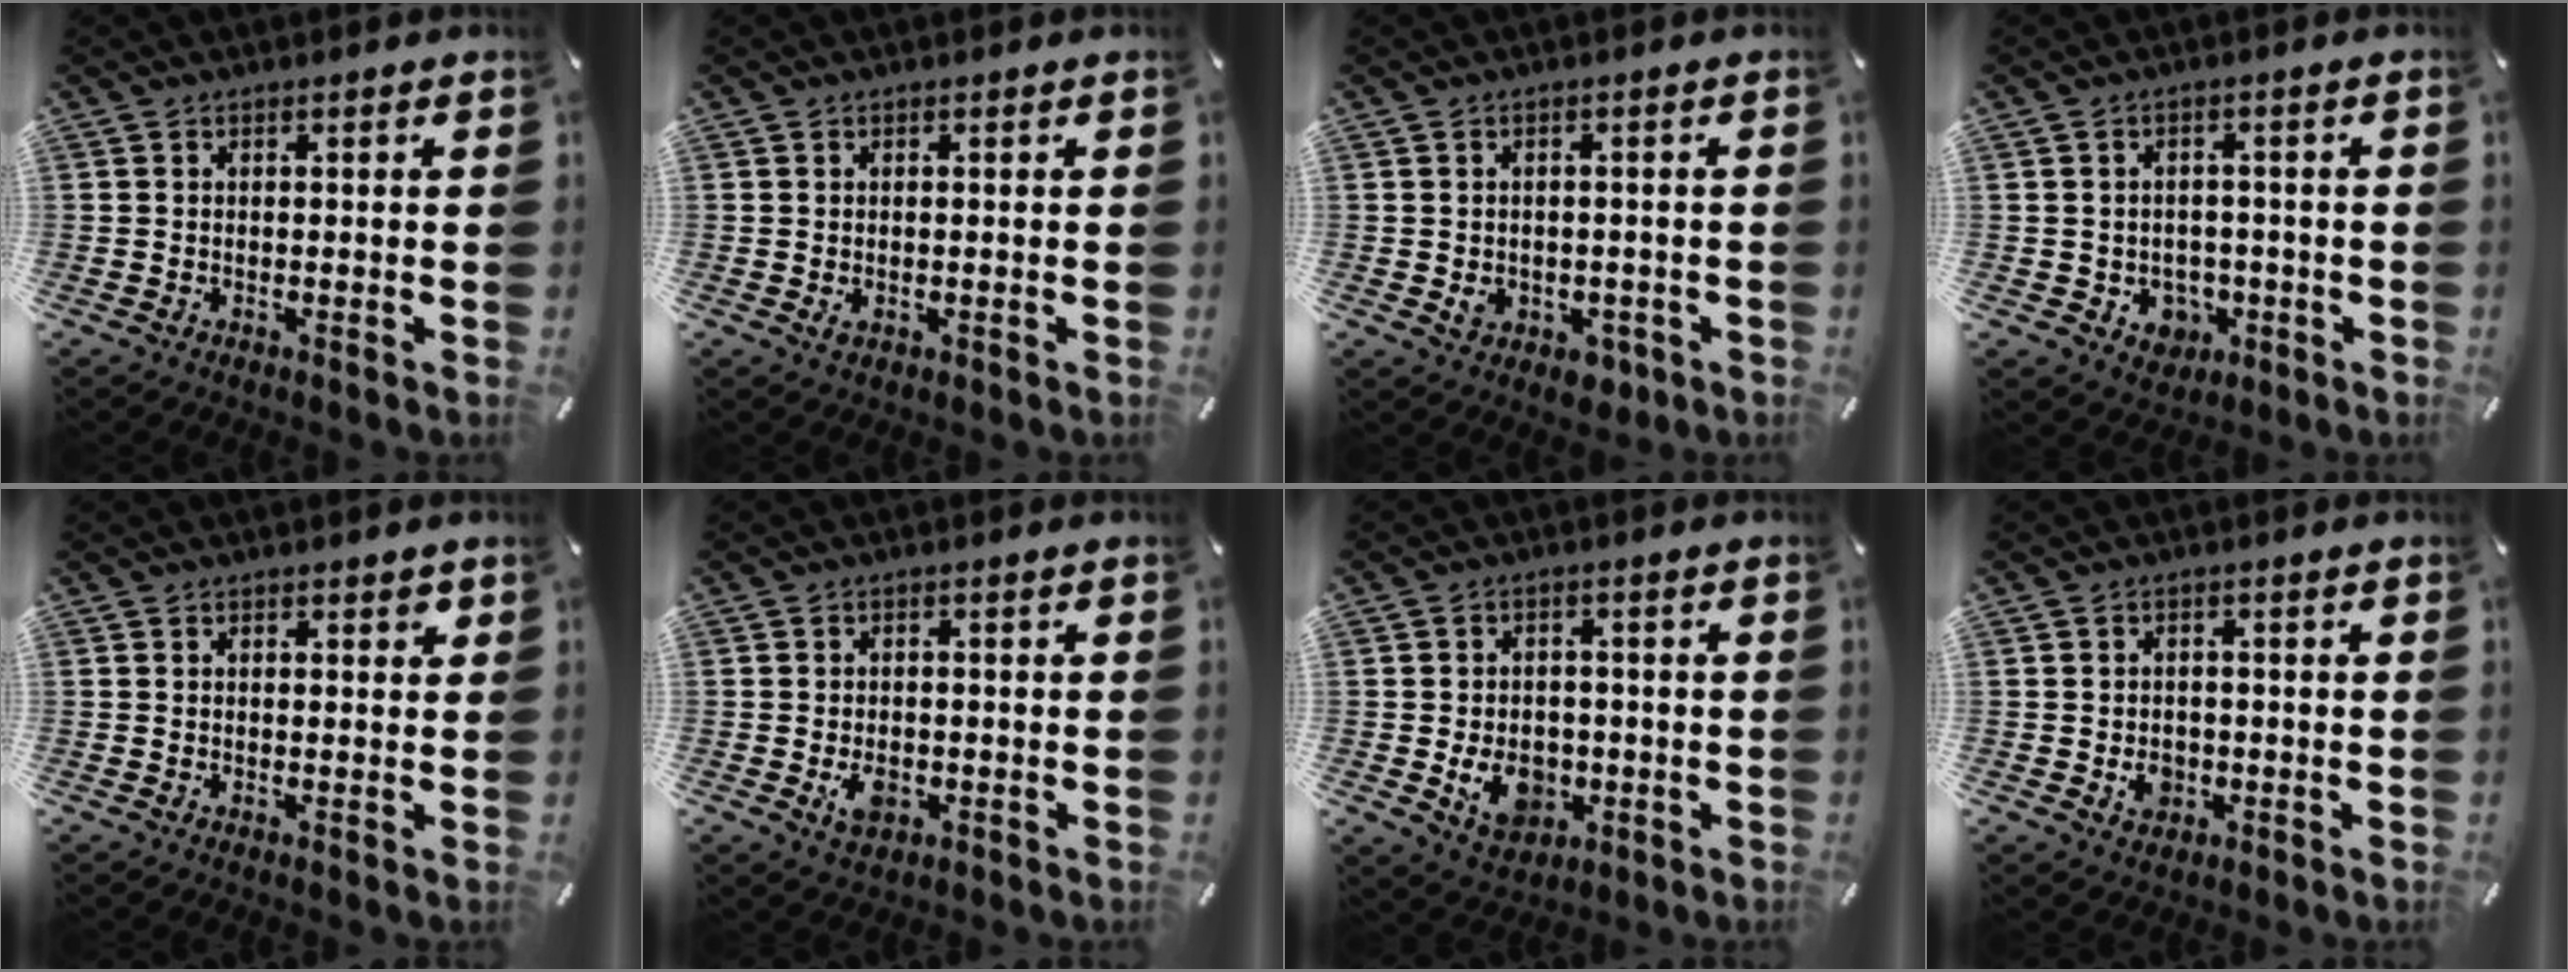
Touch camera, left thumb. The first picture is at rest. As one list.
[{"total": 1.0, "force": [0.0, 0.8, 0.6], "torque": [-0.004, -0.001, -0.003]}, {"total": 4.3, "force": [-1.0, 3.6, 2.0], "torque": [-0.007, -0.003, -0.016]}, {"total": 5.4, "force": [-0.8, 5.0, 1.7], "torque": [-0.011, 0.002, -0.014]}, {"total": 1.1, "force": [0.7, 0.6, 0.7], "torque": [-0.005, -0.001, 0.010]}, {"total": 4.2, "force": [-1.0, 3.1, 2.7], "torque": [-0.052, -0.002, -0.020]}, {"total": 8.6, "force": [-1.9, 6.7, 5.1], "torque": [-0.087, 0.004, -0.033]}, {"total": 4.0, "force": [-0.9, 3.4, 1.9], "torque": [-0.015, -0.002, -0.016]}]